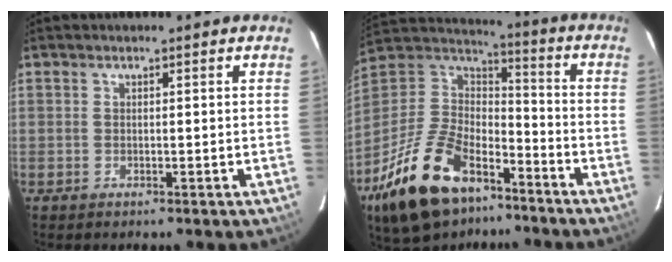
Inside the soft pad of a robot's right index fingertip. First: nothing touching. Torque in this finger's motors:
{"motor_torque": [1.07, -1.07, 0.95, 0.21]}